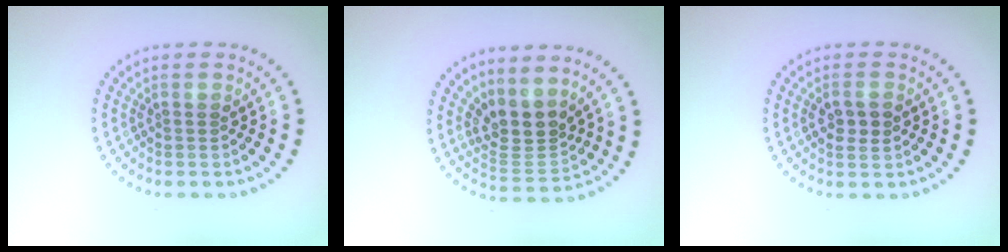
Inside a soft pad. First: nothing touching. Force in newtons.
{"total": 3.6, "press": 3.0, "slide": 1.9}
{"total": 2.1, "press": 2.1, "slide": 0.3}